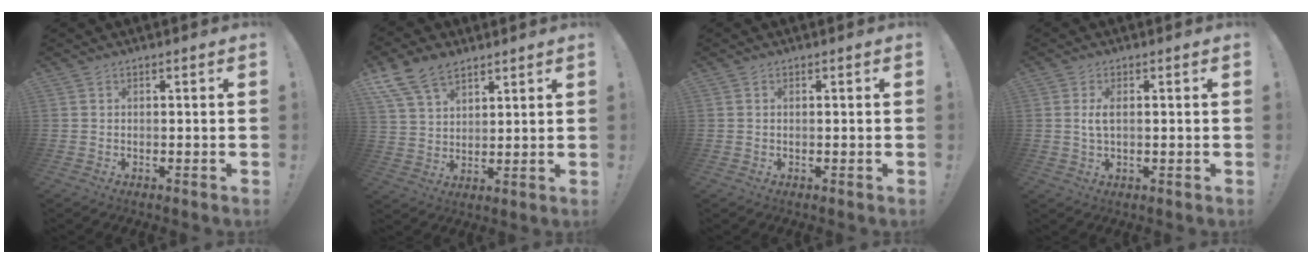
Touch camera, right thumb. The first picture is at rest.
{"total": 11.4, "force": [8.0, 6.5, 5.0], "torque": [-0.099, -0.036, 0.158]}
{"total": 0.0}
{"total": 3.6, "force": [0.5, 1.6, 3.2], "torque": [-0.046, -0.003, 0.007]}